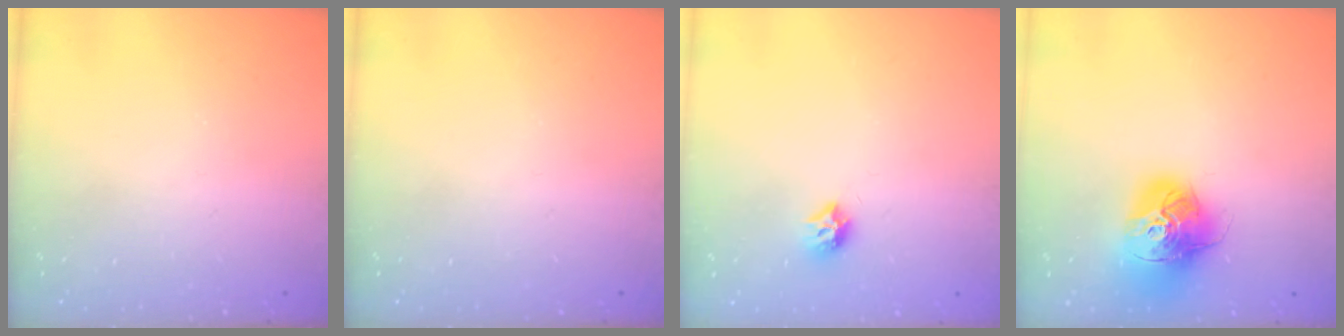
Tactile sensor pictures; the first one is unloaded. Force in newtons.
{"total": 0.0}
{"total": 7.5, "press": 7.4, "slide": 0.6}
{"total": 16.4, "press": 16.4, "slide": 1.7}